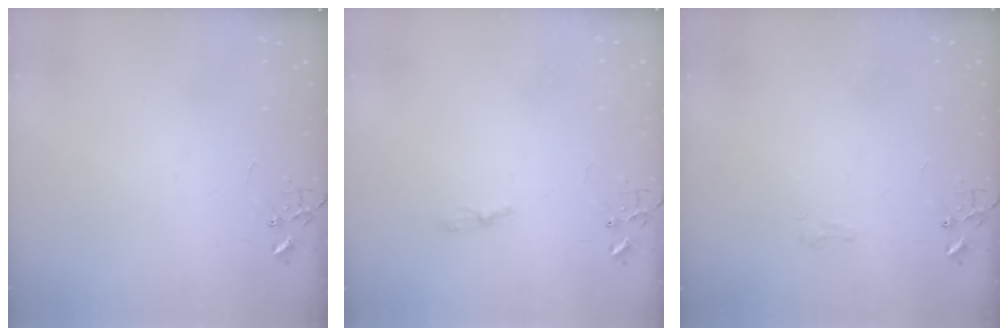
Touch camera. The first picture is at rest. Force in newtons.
{"total": 4.4, "press": 4.4, "slide": 0.6}
{"total": 6.1, "press": 6.1, "slide": 0.8}